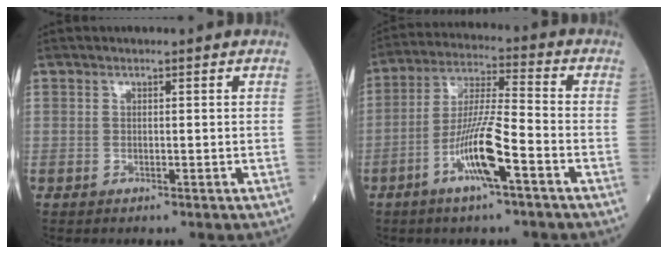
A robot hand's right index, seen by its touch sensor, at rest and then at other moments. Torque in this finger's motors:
{"motor_torque": [1.59, -0.49, 0.78, 0.21]}